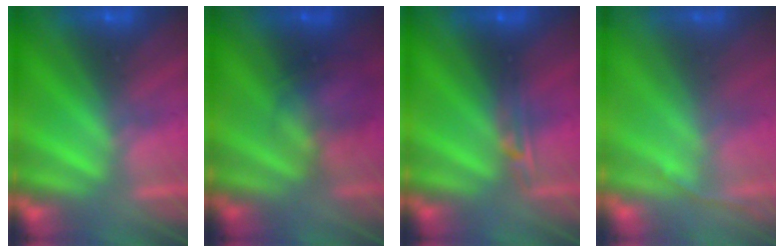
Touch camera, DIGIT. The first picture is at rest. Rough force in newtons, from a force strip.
{"total": 2.2}
{"total": 2.4}
{"total": 1.4}